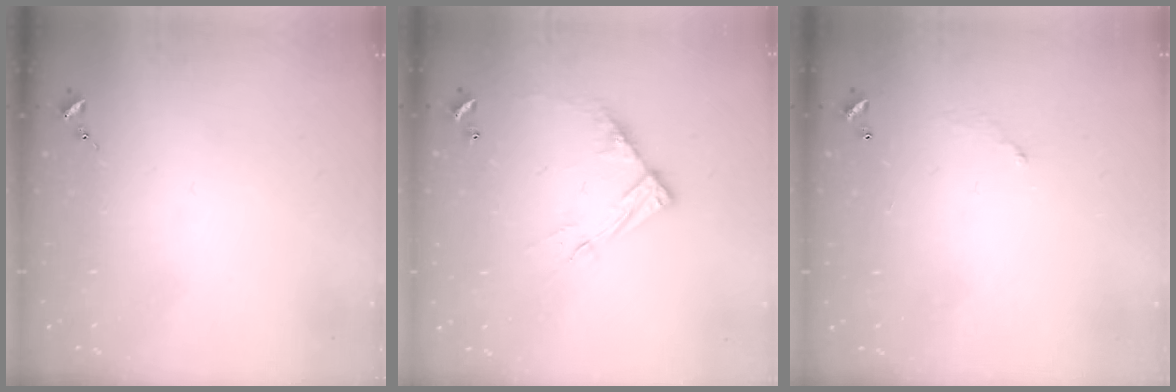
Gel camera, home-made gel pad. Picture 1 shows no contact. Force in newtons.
{"total": 11.5, "press": 11.5, "slide": 0.8}
{"total": 5.2, "press": 5.2, "slide": 0.3}